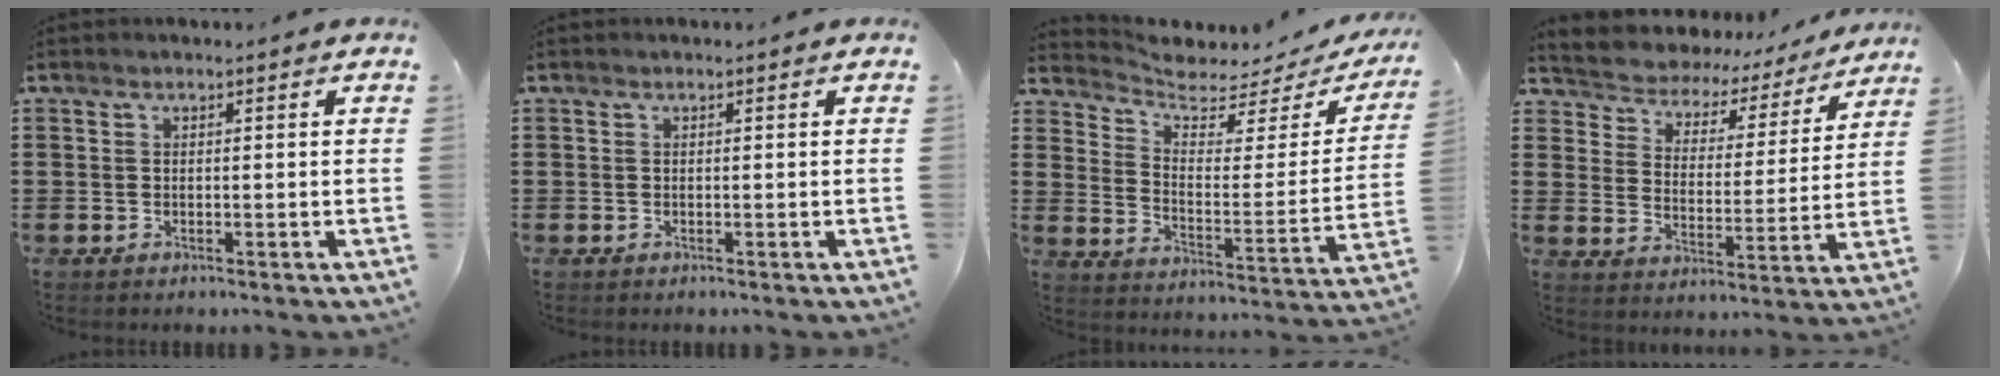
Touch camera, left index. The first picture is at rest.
{"total": 0.0}
{"total": 4.6, "force": [4.1, 1.4, 1.3], "torque": [-0.054, -0.034, 0.068]}
{"total": 3.3, "force": [3.1, 1.1, -0.1], "torque": [-0.025, -0.031, 0.042]}